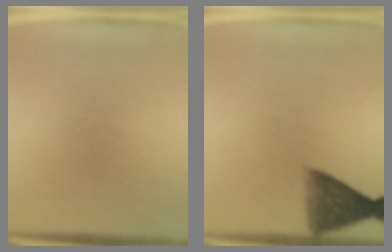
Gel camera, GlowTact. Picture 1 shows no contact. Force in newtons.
{"total": 8.0}